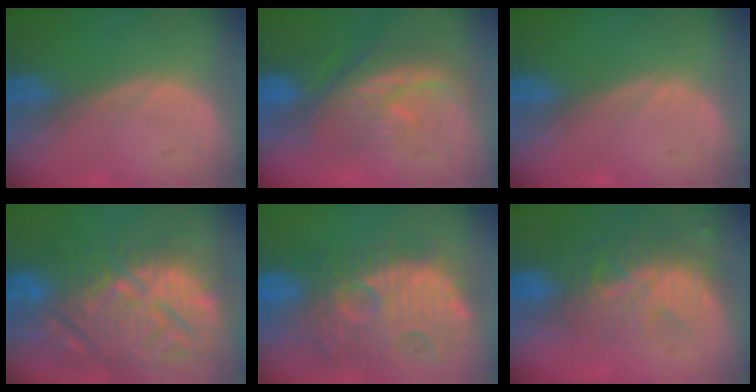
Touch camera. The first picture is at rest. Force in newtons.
{"total": 7.9, "press": 7.9, "slide": 1.0}
{"total": 0.0}
{"total": 15.3, "press": 13.1, "slide": 7.9}
{"total": 13.8, "press": 12.3, "slide": 6.4}
{"total": 8.5, "press": 7.6, "slide": 3.8}